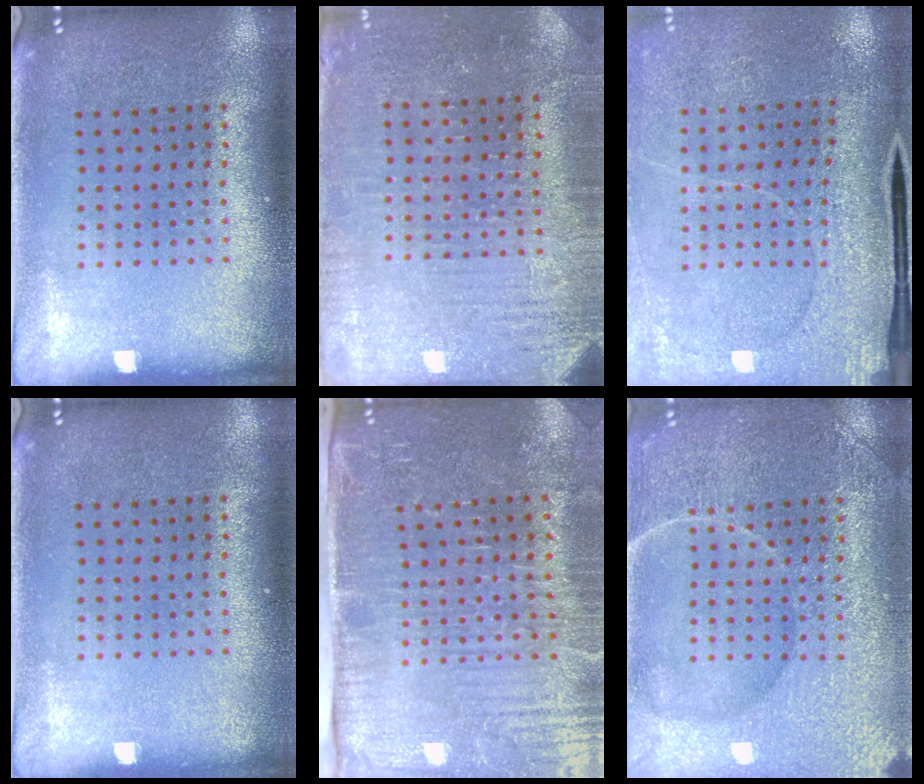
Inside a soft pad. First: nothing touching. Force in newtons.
{"total": 3.0, "press": 2.9, "slide": 0.6}
{"total": 2.9, "press": 2.9, "slide": 0.4}
{"total": 0.0}
{"total": 5.0, "press": 4.3, "slide": 2.5}
{"total": 4.3, "press": 4.2, "slide": 0.5}